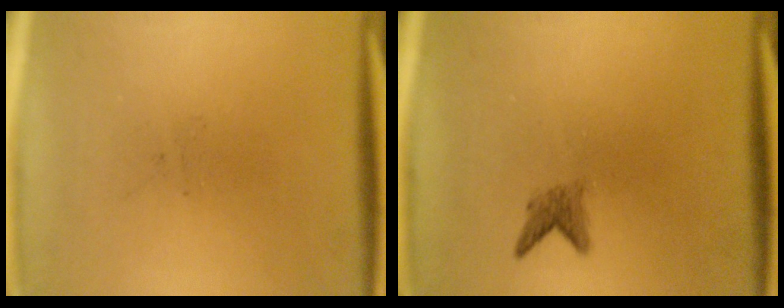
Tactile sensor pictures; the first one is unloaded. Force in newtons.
{"total": 1.7}